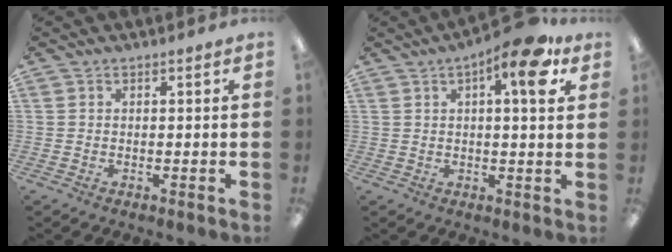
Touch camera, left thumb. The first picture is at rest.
{"total": 11.4, "force": [5.3, 3.4, 9.5], "torque": [-0.132, -0.018, 0.080]}